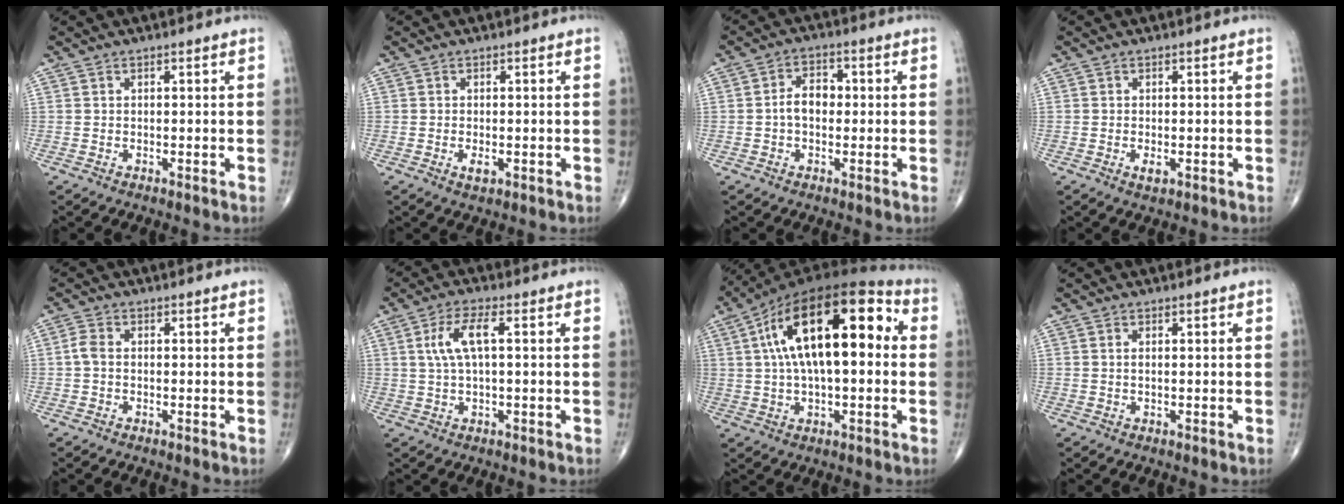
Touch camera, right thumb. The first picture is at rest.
{"total": 1.7, "force": [-0.5, 0.8, 1.4], "torque": [-0.027, -0.002, -0.007]}
{"total": 4.9, "force": [-0.3, 3.4, 3.6], "torque": [-0.053, 0.019, -0.013]}
{"total": 1.5, "force": [-0.4, 0.7, 1.2], "torque": [-0.023, -0.002, -0.006]}
{"total": 2.3, "force": [-0.2, 1.5, 1.7], "torque": [-0.036, 0.004, -0.010]}
{"total": 6.2, "force": [1.2, 1.9, 5.8], "torque": [-0.133, 0.014, 0.024]}
{"total": 21.7, "force": [4.0, 9.6, 19.1], "torque": [-0.312, 0.034, 0.052]}
{"total": 0.6, "force": [0.1, 0.2, 0.6], "torque": [-0.017, 0.002, 0.004]}